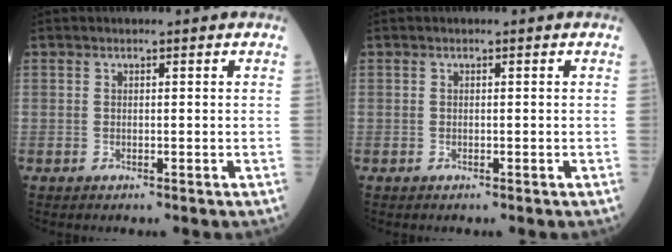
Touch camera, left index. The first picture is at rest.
{"total": 0.0}